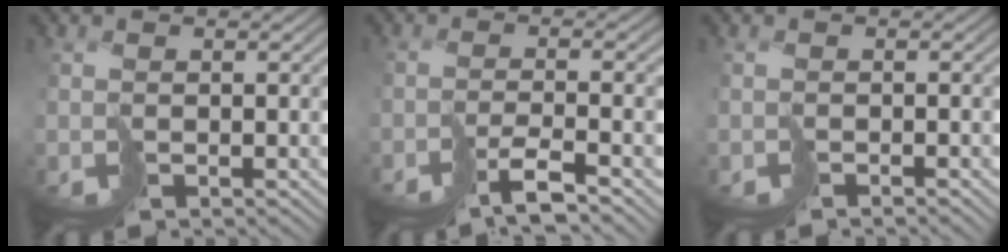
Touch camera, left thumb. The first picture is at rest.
{"total": 4.2, "force": [-3.0, -0.1, 2.9], "torque": [-0.036, 0.004, -0.056]}
{"total": 1.1, "force": [-1.1, -0.2, 0.0], "torque": [0.006, 0.001, -0.019]}